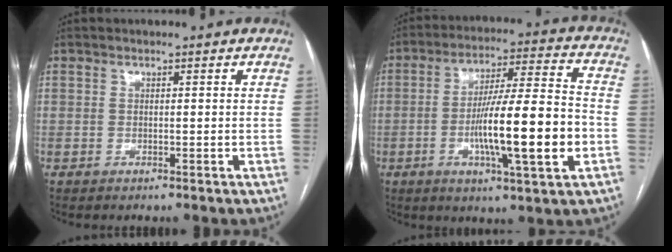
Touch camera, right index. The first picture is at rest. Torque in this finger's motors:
{"motor_torque": [2.14, 0.00, 1.05, 0.21]}